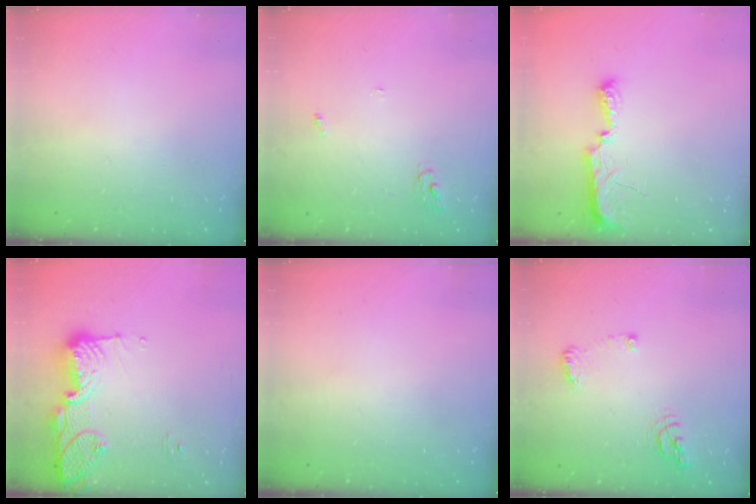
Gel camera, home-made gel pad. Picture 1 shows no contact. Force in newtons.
{"total": 3.3, "press": 3.3, "slide": 0.2}
{"total": 7.4, "press": 7.4, "slide": 0.7}
{"total": 14.7, "press": 14.7, "slide": 1.4}
{"total": 0.0}
{"total": 8.1, "press": 8.1, "slide": 0.4}